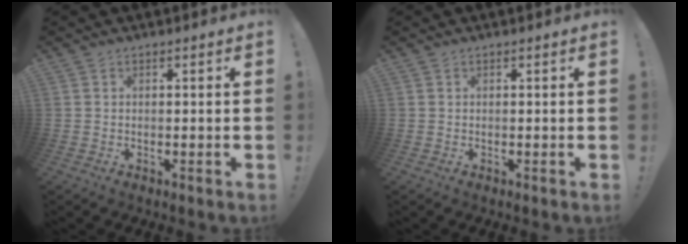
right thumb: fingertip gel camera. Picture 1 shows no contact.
{"total": 0.0}